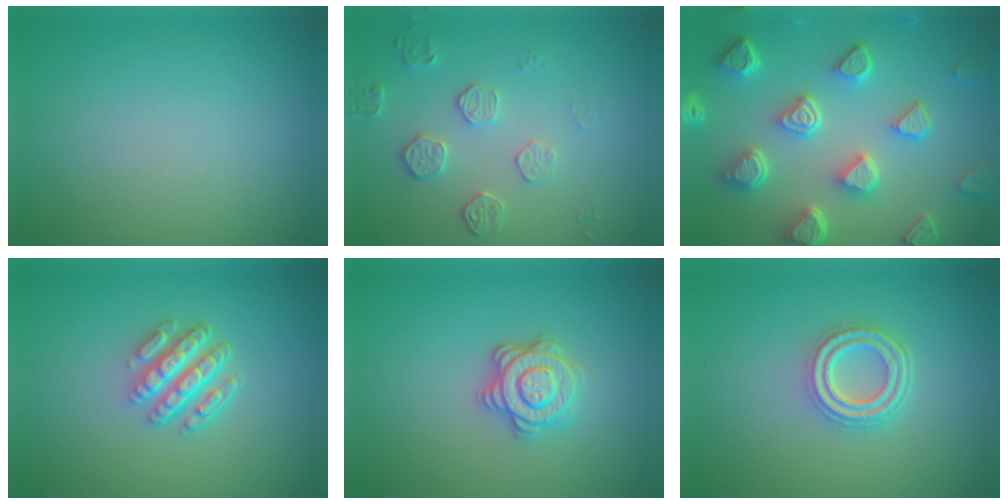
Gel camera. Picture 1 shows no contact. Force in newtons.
{"total": 2.1, "press": 1.5, "slide": 1.4}
{"total": 7.1, "press": 5.6, "slide": 4.4}
{"total": 4.7, "press": 3.5, "slide": 3.1}
{"total": 3.5, "press": 3.0, "slide": 1.9}
{"total": 4.1, "press": 3.1, "slide": 2.6}